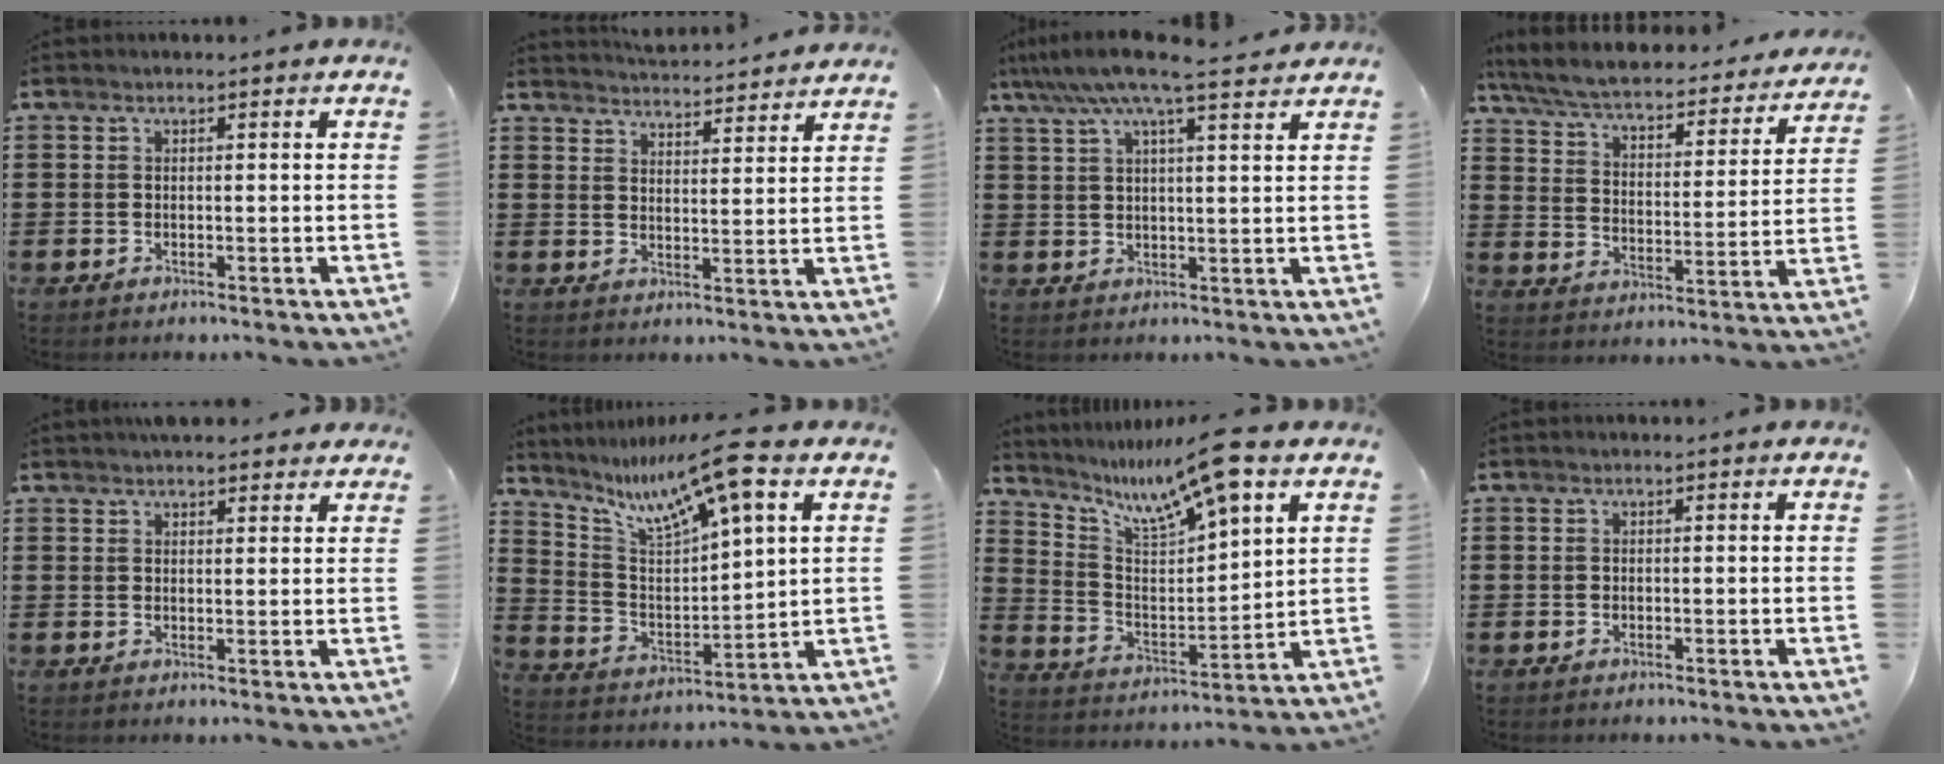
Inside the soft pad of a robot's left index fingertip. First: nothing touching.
{"total": 3.8, "force": [3.8, -0.5, 0.0], "torque": [-0.016, -0.027, 0.066]}
{"total": 8.1, "force": [6.4, 0.4, 4.9], "torque": [-0.114, -0.017, 0.113]}
{"total": 5.3, "force": [4.8, 0.4, 2.2], "torque": [-0.066, -0.039, 0.076]}
{"total": 3.1, "force": [3.0, 0.5, 0.7], "torque": [-0.022, -0.003, 0.057]}
{"total": 10.7, "force": [7.5, 1.0, 7.6], "torque": [-0.164, -0.043, 0.119]}
{"total": 9.9, "force": [7.2, 1.3, 6.6], "torque": [-0.144, -0.040, 0.117]}
{"total": 0.0}